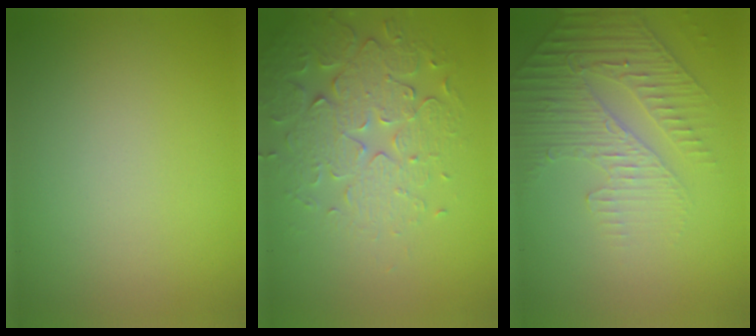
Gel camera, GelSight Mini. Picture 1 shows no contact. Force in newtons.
{"total": 5.0, "press": 4.4, "slide": 2.5}
{"total": 4.7, "press": 3.3, "slide": 3.4}